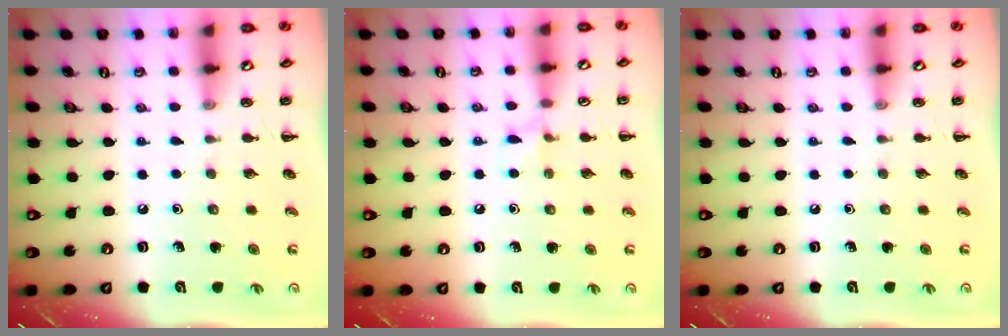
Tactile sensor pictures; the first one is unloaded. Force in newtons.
{"total": 4.4, "press": 4.1, "slide": 1.6}
{"total": 0.0}